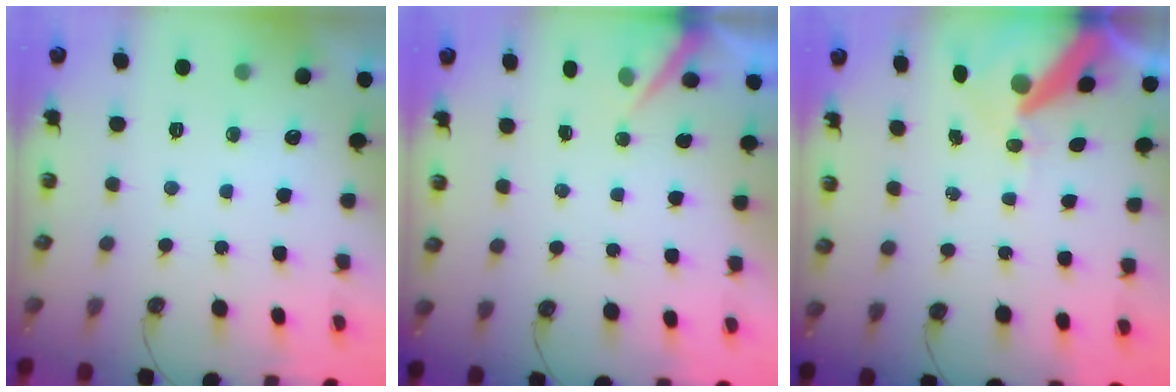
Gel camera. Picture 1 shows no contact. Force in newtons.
{"total": 3.5, "press": 3.5, "slide": 0.2}
{"total": 11.9, "press": 11.8, "slide": 1.4}